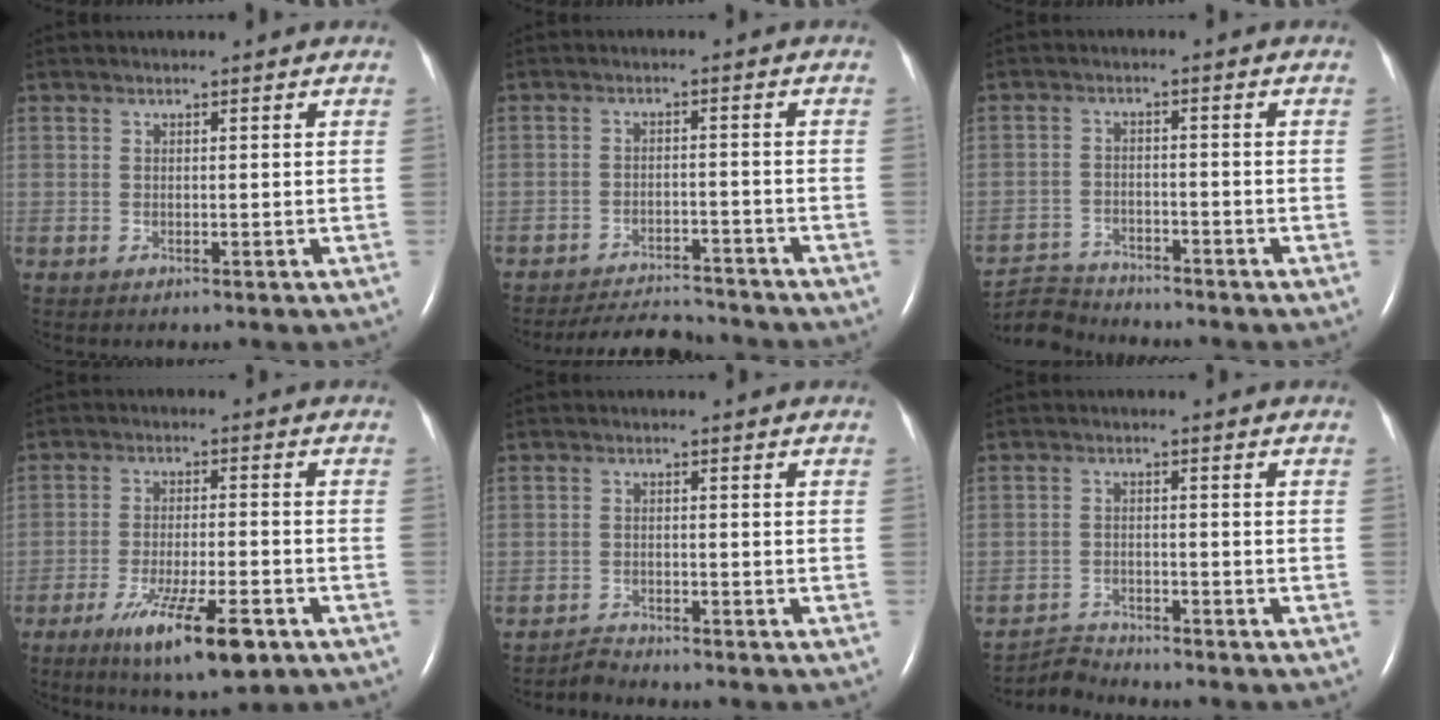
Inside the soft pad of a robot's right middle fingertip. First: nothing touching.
{"total": 7.6, "force": [-7.5, 0.8, 0.9], "torque": [-0.018, -0.010, -0.120]}
{"total": 6.0, "force": [-5.9, 0.2, -0.9], "torque": [0.011, -0.005, -0.112]}
{"total": 11.6, "force": [-6.5, 2.0, 9.5], "torque": [-0.166, -0.025, -0.100]}
{"total": 1.8, "force": [-1.7, -0.2, -0.5], "torque": [0.011, -0.012, -0.032]}
{"total": 3.1, "force": [-2.9, -0.3, -1.0], "torque": [0.019, -0.017, -0.053]}